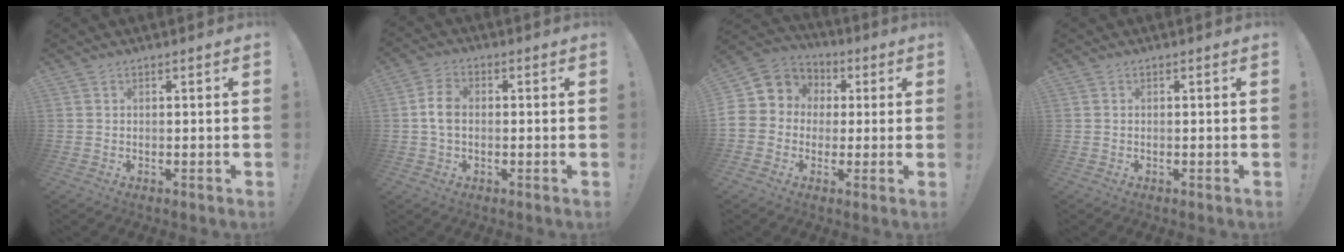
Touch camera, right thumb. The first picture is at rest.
{"total": 6.0, "force": [-0.3, 3.9, 4.6], "torque": [-0.085, 0.010, -0.005]}
{"total": 7.6, "force": [-0.2, 7.4, 1.8], "torque": [-0.029, 0.001, 0.002]}
{"total": 0.0}